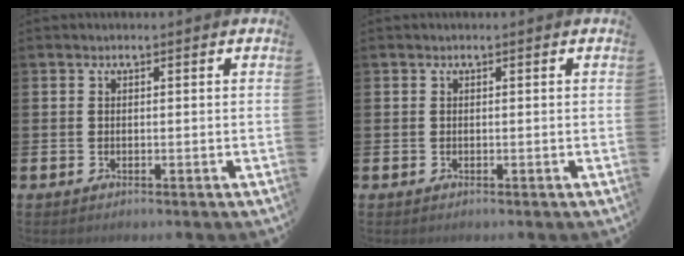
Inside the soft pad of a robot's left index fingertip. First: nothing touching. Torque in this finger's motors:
{"motor_torque": [0.02, -0.01, 0.02, 0.00]}